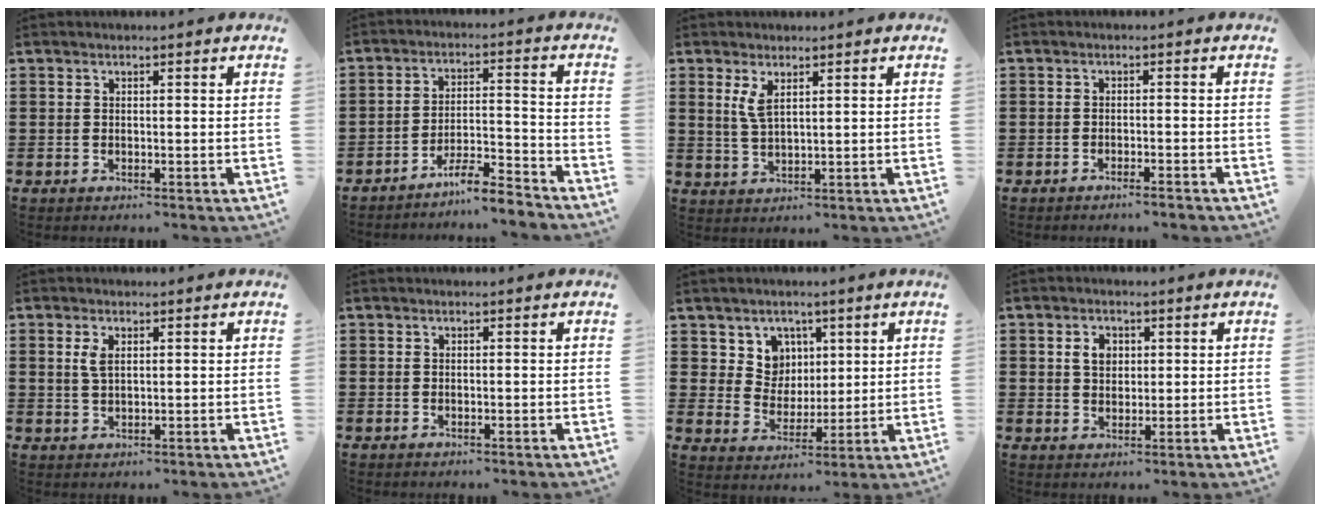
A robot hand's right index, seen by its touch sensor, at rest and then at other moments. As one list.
[{"total": 6.1, "force": [-5.7, 0.4, 2.3], "torque": [-0.044, 0.003, -0.110]}, {"total": 3.2, "force": [1.6, 1.2, 2.6], "torque": [-0.055, 0.005, 0.027]}, {"total": 1.5, "force": [-1.3, -0.1, 0.6], "torque": [-0.012, 0.001, -0.026]}, {"total": 2.5, "force": [0.9, 1.2, 2.1], "torque": [-0.046, 0.004, 0.015]}, {"total": 0.0}, {"total": 6.4, "force": [3.1, 5.4, 1.2], "torque": [-0.040, 0.001, 0.056]}, {"total": 3.3, "force": [0.9, 2.4, 2.0], "torque": [-0.048, 0.011, 0.014]}]